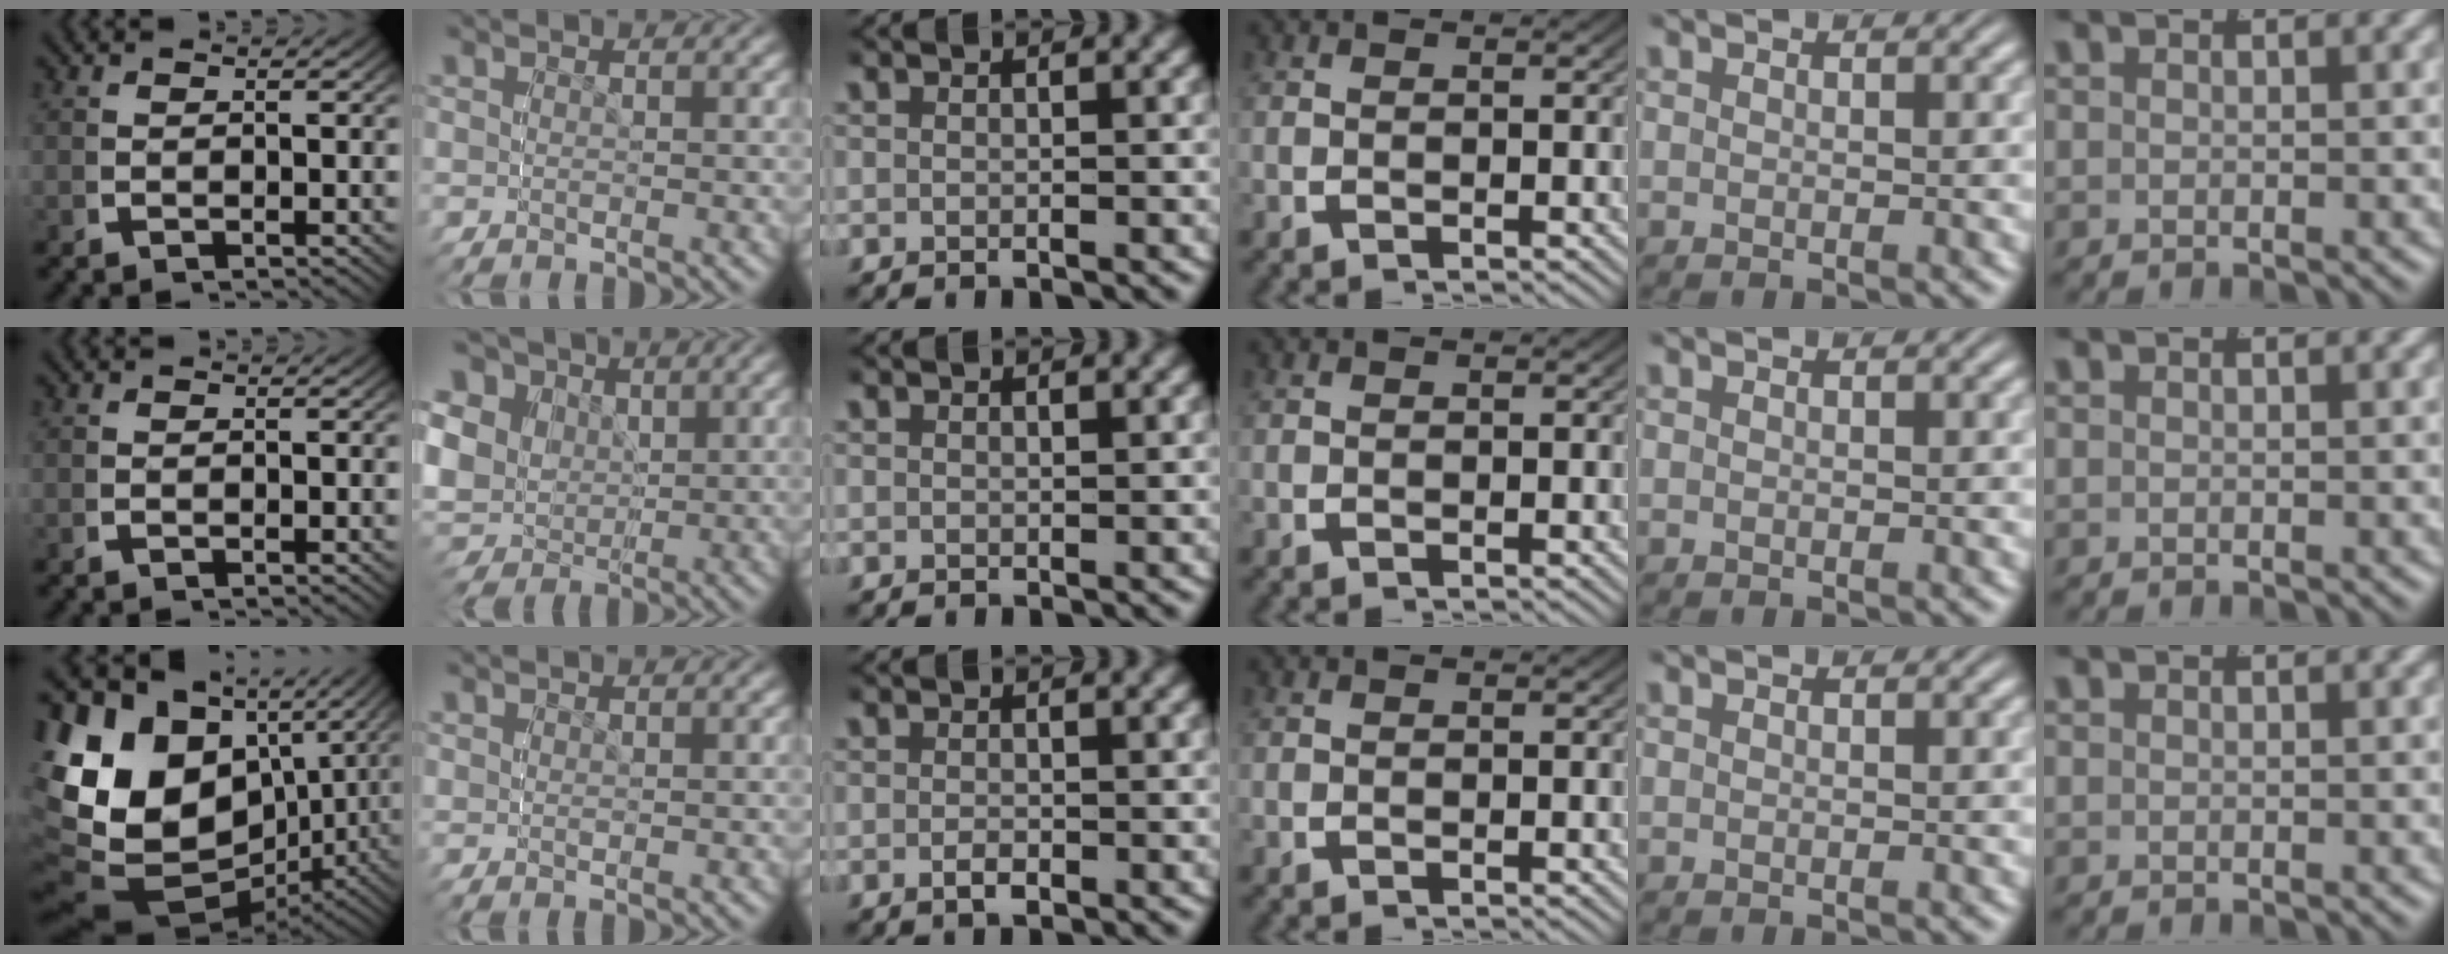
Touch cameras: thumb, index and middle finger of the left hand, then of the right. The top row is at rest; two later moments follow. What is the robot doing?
{"motion": "grasp_and_lifting", "object": "cloth"}